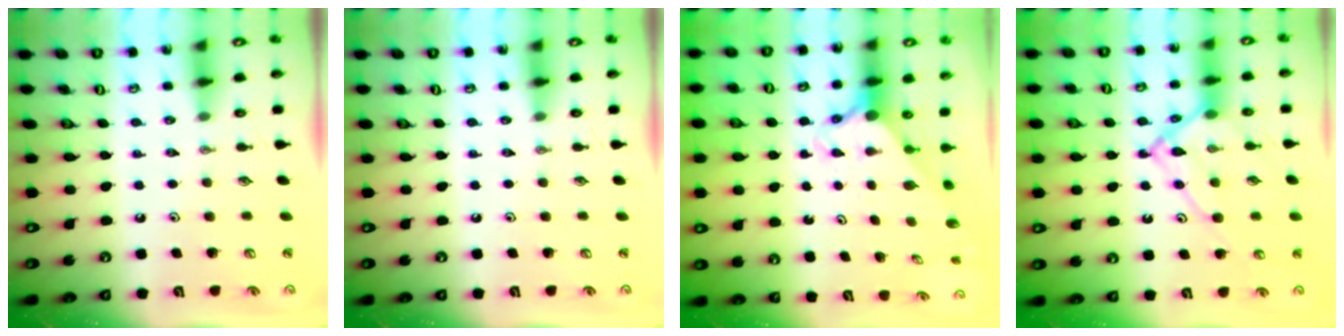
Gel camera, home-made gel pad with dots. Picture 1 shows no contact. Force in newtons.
{"total": 0.0}
{"total": 2.6, "press": 2.6, "slide": 0.2}
{"total": 14.0, "press": 13.9, "slide": 1.7}